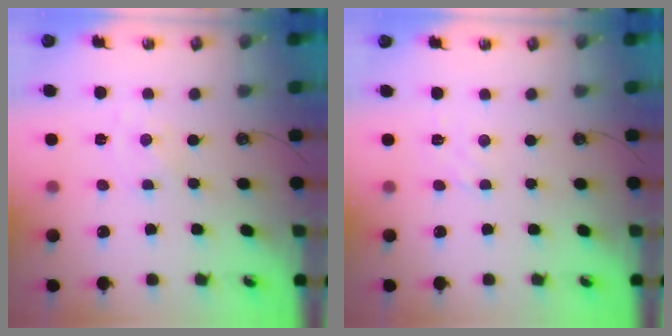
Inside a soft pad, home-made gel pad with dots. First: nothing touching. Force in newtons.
{"total": 1.4, "press": 1.2, "slide": 0.7}